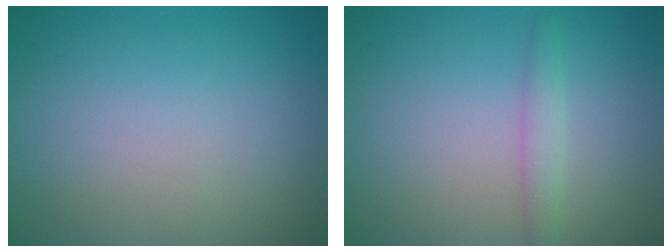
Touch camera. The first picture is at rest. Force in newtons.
{"total": 1.5, "press": 1.5, "slide": 0.0}